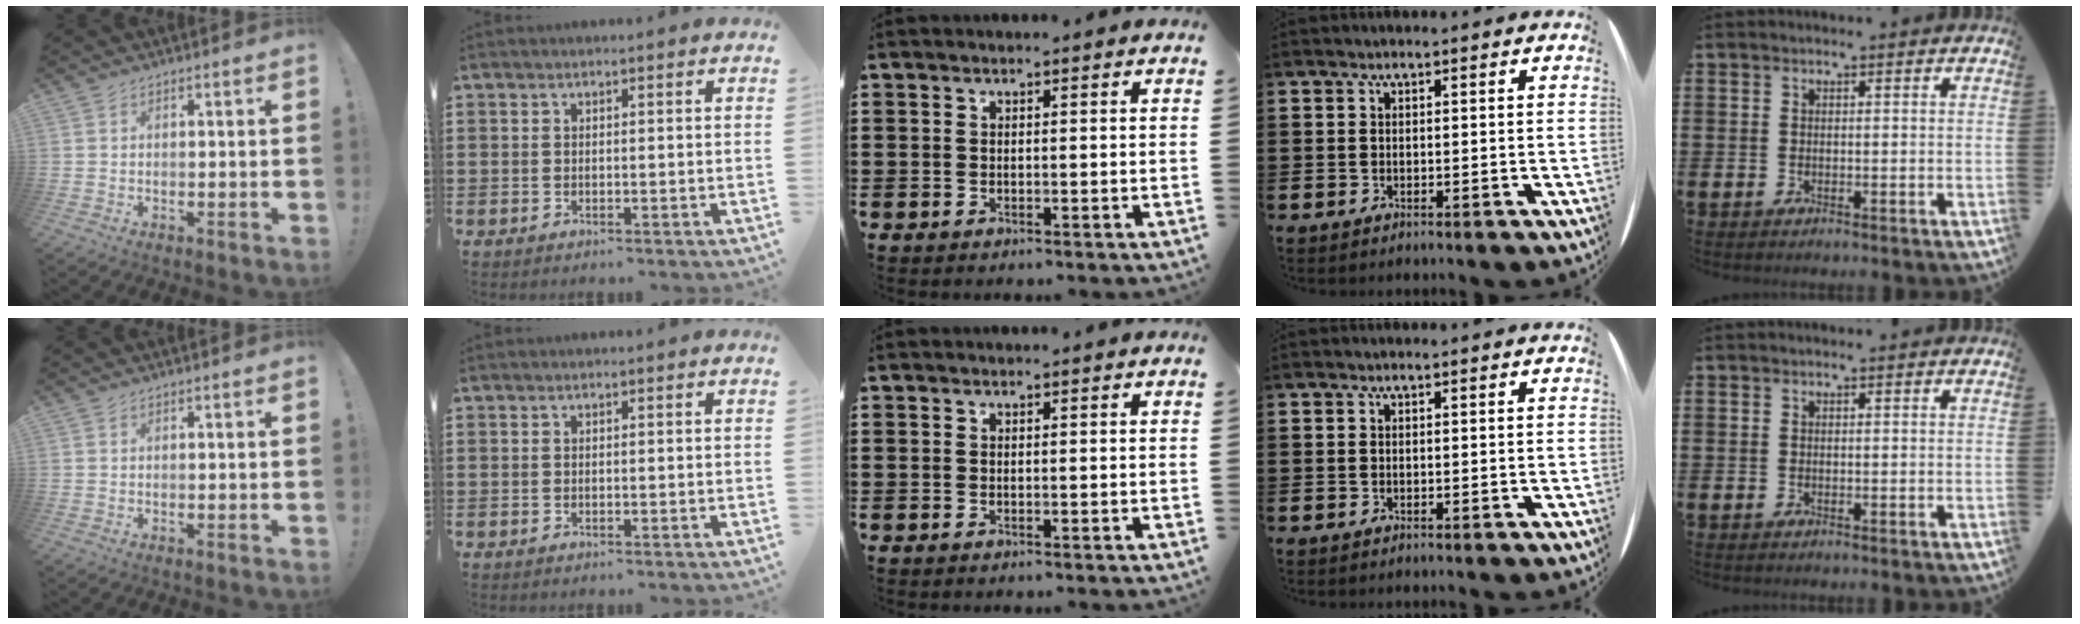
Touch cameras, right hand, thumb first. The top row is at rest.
{}